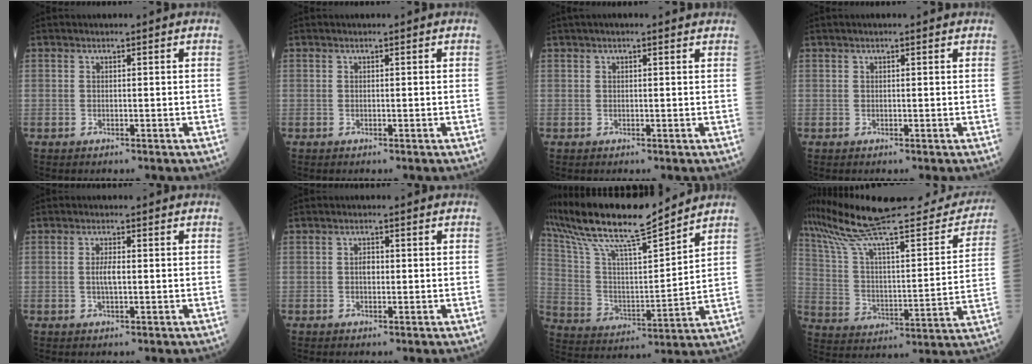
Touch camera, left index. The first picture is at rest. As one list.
[{"total": 0.0}, {"total": 3.7, "force": [3.2, 0.2, 1.9], "torque": [-0.027, 0.030, 0.039]}, {"total": 1.8, "force": [1.5, 0.1, 1.0], "torque": [-0.012, 0.022, 0.020]}, {"total": 2.1, "force": [-0.2, 0.5, 2.1], "torque": [-0.045, -0.003, -0.003]}, {"total": 1.7, "force": [-0.1, 1.0, 1.3], "torque": [-0.022, -0.001, -0.002]}, {"total": 17.8, "force": [15.6, 1.0, 8.4], "torque": [-0.174, 0.012, 0.282]}, {"total": 31.2, "force": [27.2, 5.4, 14.2], "torque": [-0.234, -0.027, 0.381]}]